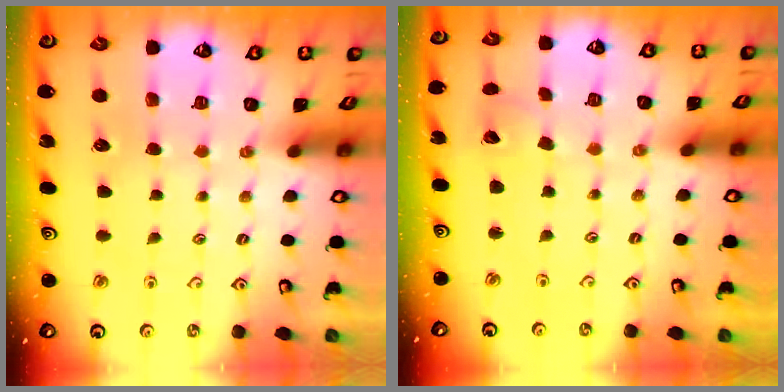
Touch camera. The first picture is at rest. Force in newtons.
{"total": 3.8, "press": 3.8, "slide": 0.4}